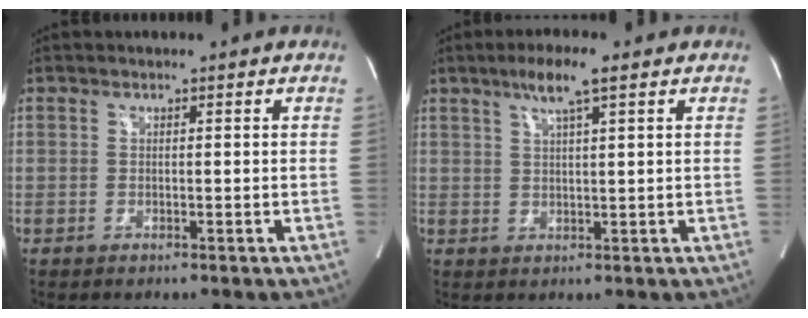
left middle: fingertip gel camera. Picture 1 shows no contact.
{"total": 5.2, "force": [3.1, 0.1, 4.2], "torque": [-0.081, 0.006, 0.055]}